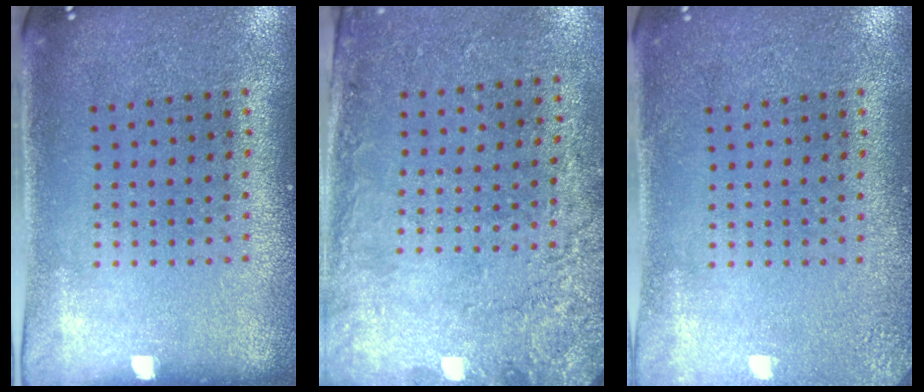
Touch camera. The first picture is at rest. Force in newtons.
{"total": 2.7, "press": 2.0, "slide": 1.9}
{"total": 1.9, "press": 1.9, "slide": 0.2}